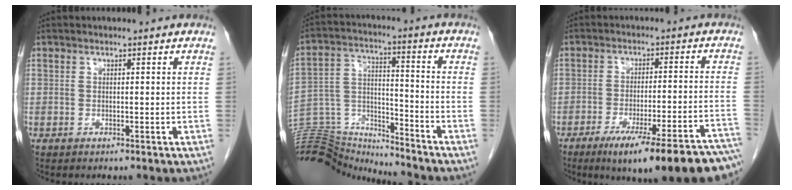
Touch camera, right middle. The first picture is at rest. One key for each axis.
{"total": 17.0, "fx": -16.7, "fy": 2.4, "fz": 2.1, "tx": -0.055, "ty": 0.040, "tz": -0.283}
{"total": 20.9, "fx": -16.5, "fy": 1.4, "fz": 12.8, "tx": -0.108, "ty": 0.001, "tz": -0.225}